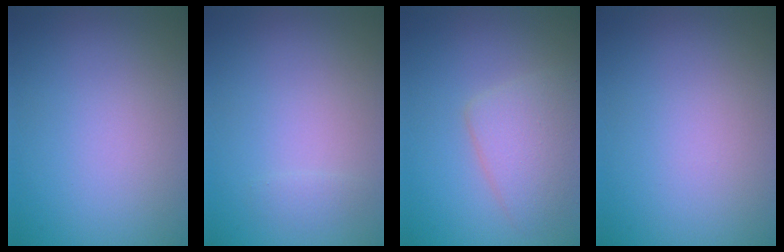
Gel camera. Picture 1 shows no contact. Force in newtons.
{"total": 0.6, "press": 0.6, "slide": 0.0}
{"total": 4.1, "press": 4.1, "slide": 0.1}
{"total": 0.0}